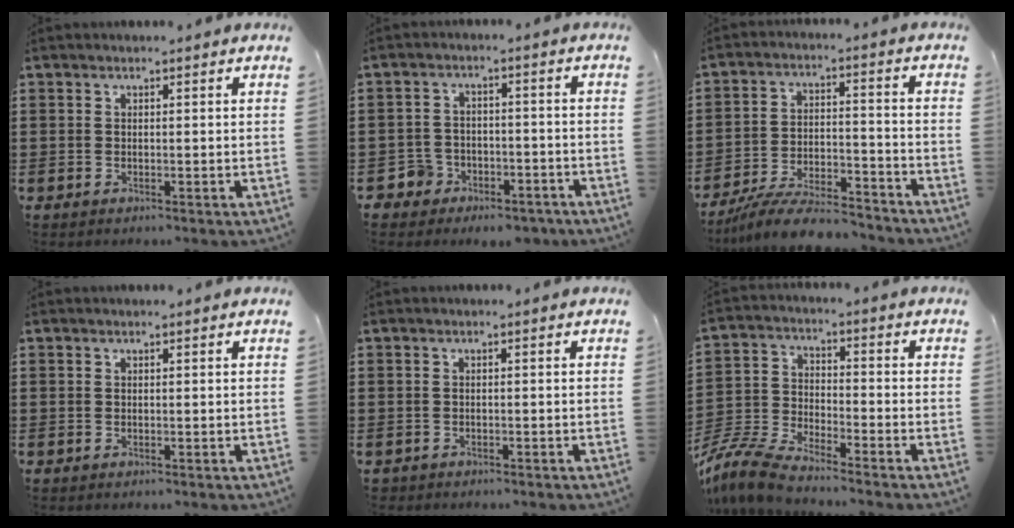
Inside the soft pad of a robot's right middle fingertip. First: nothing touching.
{"total": 3.9, "force": [-3.2, 2.2, 0.4], "torque": [-0.029, 0.003, -0.073]}
{"total": 8.9, "force": [-8.2, 1.0, 3.4], "torque": [-0.066, 0.013, -0.160]}
{"total": 0.0}
{"total": 0.8, "force": [-0.7, 0.2, -0.2], "torque": [0.001, 0.002, -0.017]}
{"total": 8.0, "force": [-7.5, 0.9, 2.5], "torque": [-0.070, 0.004, -0.153]}